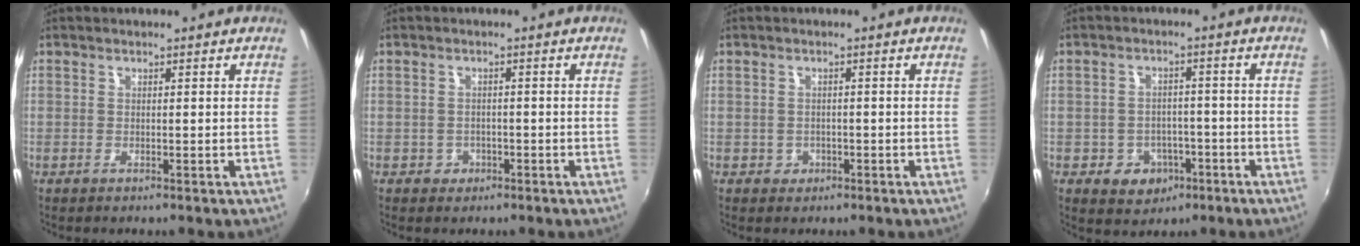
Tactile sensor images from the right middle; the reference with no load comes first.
{"total": 2.6, "force": [-1.0, 2.4, 0.5], "torque": [-0.014, 0.002, -0.011]}
{"total": 2.2, "force": [-0.6, 2.0, 0.5], "torque": [-0.011, 0.001, -0.005]}
{"total": 7.0, "force": [-3.0, 5.8, 2.3], "torque": [-0.057, 0.013, -0.024]}